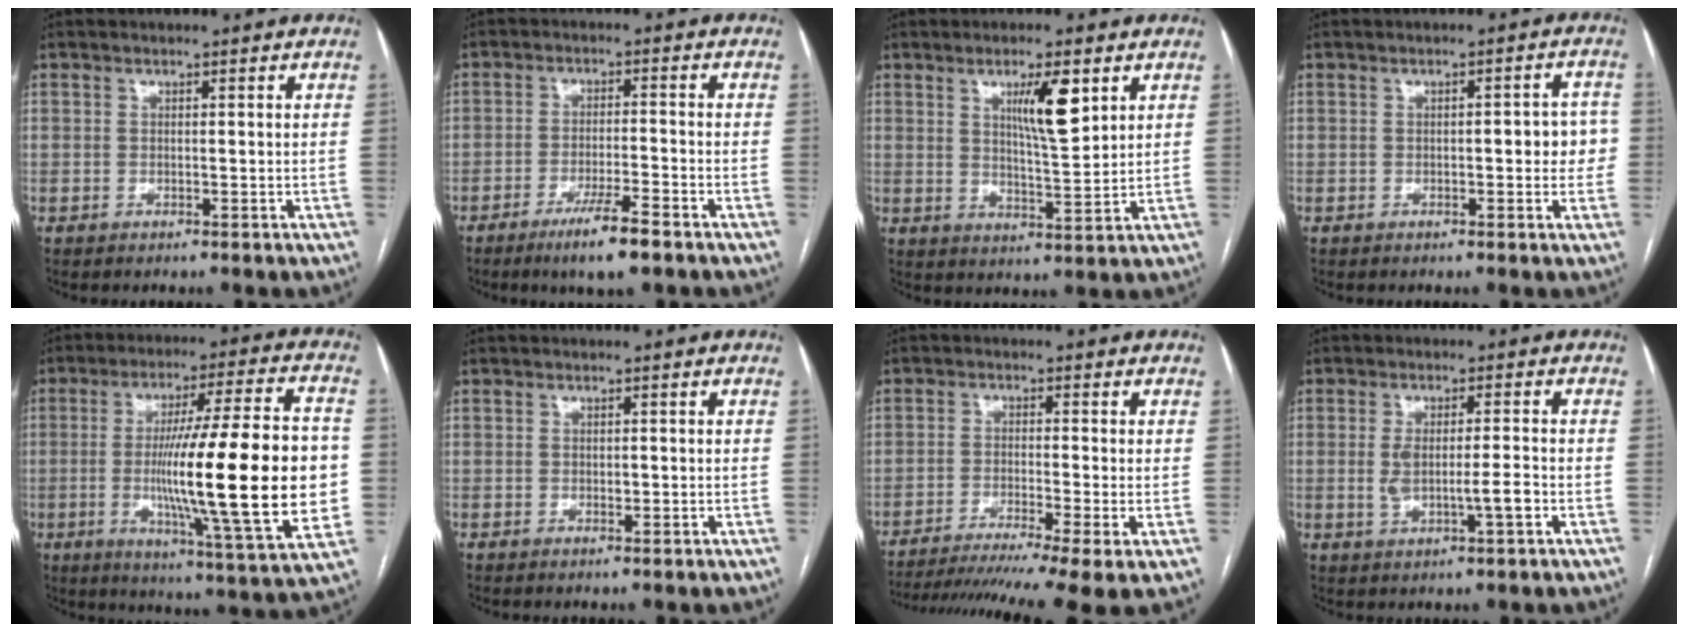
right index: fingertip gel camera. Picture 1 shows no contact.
{"total": 7.2, "force": [-4.8, 0.5, 5.3], "torque": [-0.094, -0.012, -0.081]}
{"total": 7.3, "force": [3.3, 1.0, 6.4], "torque": [-0.109, -0.005, 0.056]}
{"total": 4.6, "force": [-0.2, 1.8, 4.3], "torque": [-0.040, 0.013, -0.006]}
{"total": 25.0, "force": [-2.0, 1.3, 24.9], "torque": [-0.353, -0.004, -0.034]}
{"total": 0.7, "force": [0.0, 0.4, 0.5], "torque": [-0.010, -0.001, 0.001]}
{"total": 15.0, "force": [-11.2, -0.3, 9.9], "torque": [-0.141, -0.026, -0.175]}
{"total": 5.7, "force": [-1.0, 1.0, 5.6], "torque": [-0.109, 0.001, -0.011]}